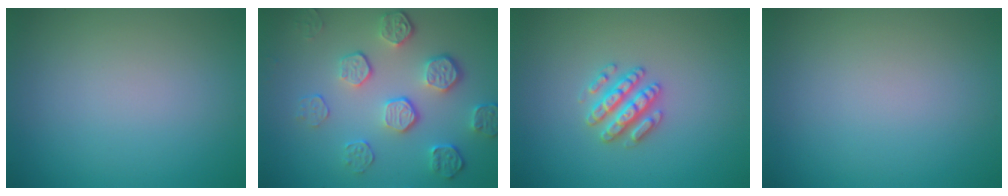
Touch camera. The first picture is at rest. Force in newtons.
{"total": 5.2, "press": 3.7, "slide": 3.6}
{"total": 2.9, "press": 2.8, "slide": 0.5}
{"total": 0.0}